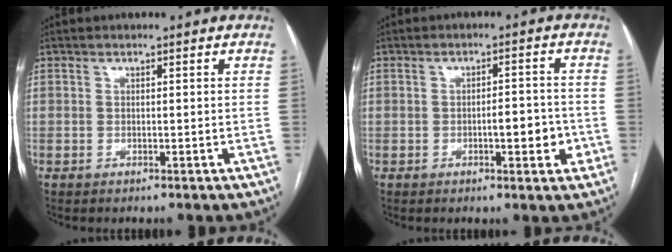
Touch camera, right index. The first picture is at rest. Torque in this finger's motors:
{"motor_torque": [0.79, -0.21, 0.21, 0.06]}